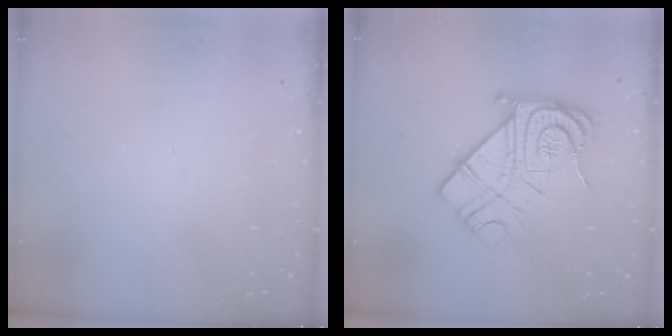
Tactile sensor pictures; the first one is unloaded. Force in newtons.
{"total": 18.9, "press": 18.9, "slide": 1.5}